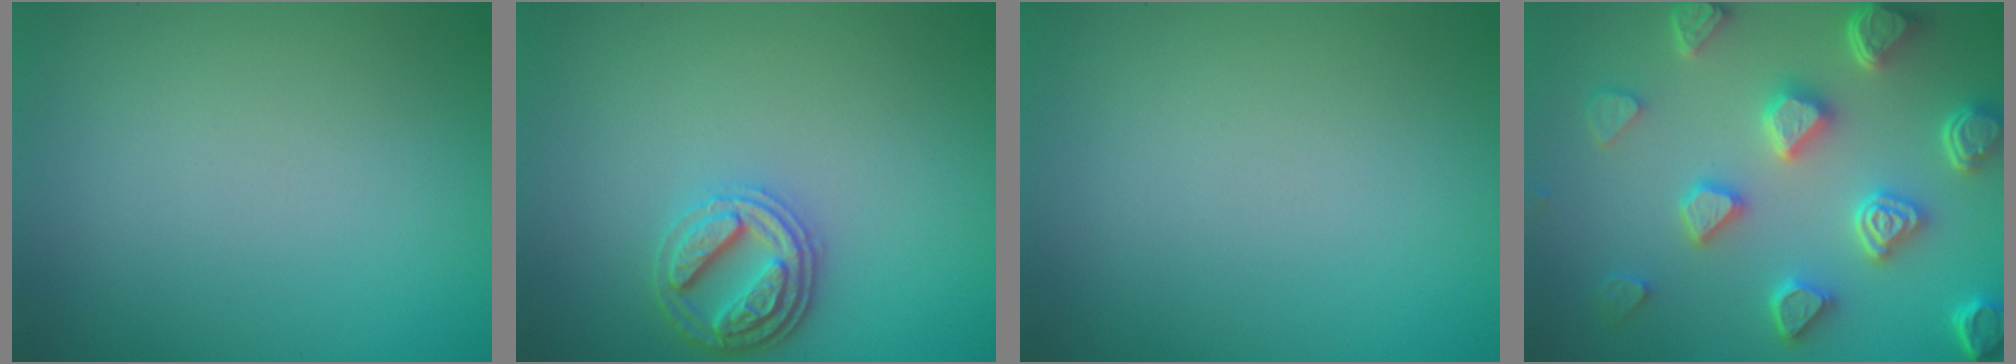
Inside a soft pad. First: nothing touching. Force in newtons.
{"total": 3.3, "press": 3.1, "slide": 1.3}
{"total": 0.0}
{"total": 6.7, "press": 5.5, "slide": 3.7}